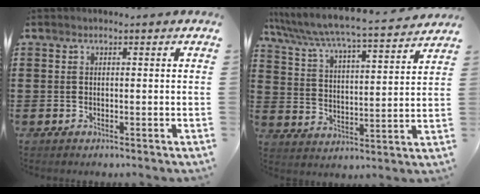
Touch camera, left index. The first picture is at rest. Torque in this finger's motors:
{"motor_torque": [2.14, 0.00, 0.35, 0.21]}